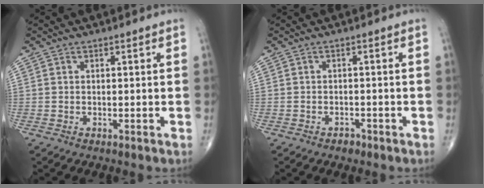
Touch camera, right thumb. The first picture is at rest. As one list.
[{"total": 1.4, "force": [-1.0, 0.9, 0.5], "torque": [-0.008, 0.003, -0.016]}]